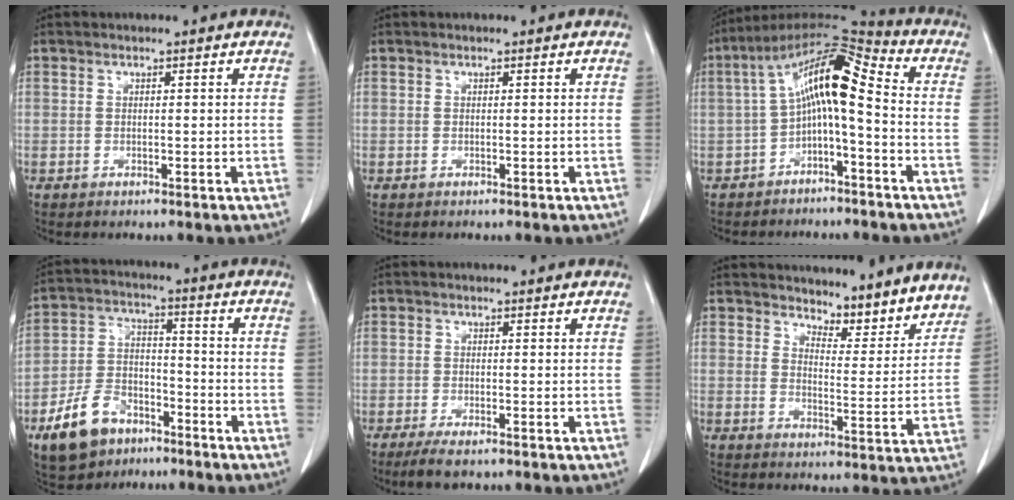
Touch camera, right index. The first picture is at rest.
{"total": 0.0}
{"total": 12.1, "force": [-0.8, 2.9, 11.7], "torque": [-0.204, 0.054, -0.017]}
{"total": 10.4, "force": [-6.5, 6.4, 5.1], "torque": [-0.110, 0.007, -0.111]}
{"total": 3.4, "force": [-2.4, 0.8, 2.2], "torque": [-0.043, -0.007, -0.039]}
{"total": 9.5, "force": [8.8, 2.9, 2.0], "torque": [-0.005, -0.016, 0.106]}